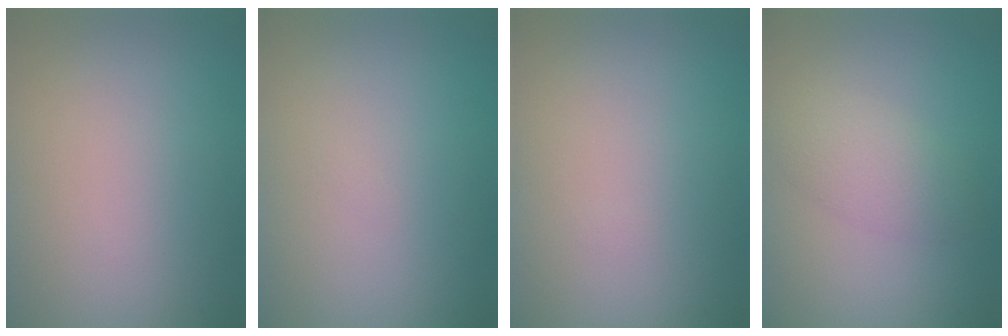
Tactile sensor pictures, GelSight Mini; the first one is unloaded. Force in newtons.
{"total": 0.0}
{"total": 0.0}
{"total": 2.7, "press": 2.7, "slide": 0.1}